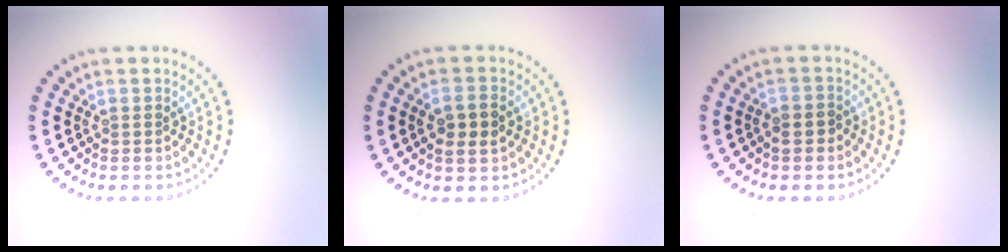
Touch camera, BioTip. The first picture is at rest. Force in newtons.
{"total": 2.6, "press": 2.6, "slide": 0.5}
{"total": 1.1, "press": 1.0, "slide": 0.6}